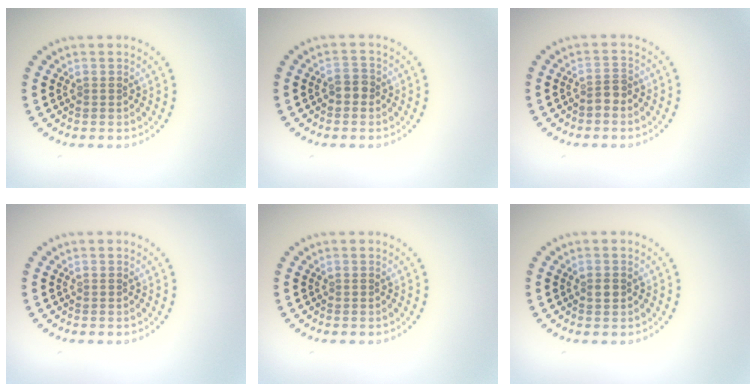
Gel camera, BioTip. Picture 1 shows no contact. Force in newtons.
{"total": 1.3, "press": 1.2, "slide": 0.5}
{"total": 1.6, "press": 1.3, "slide": 1.1}
{"total": 0.0}
{"total": 0.0}
{"total": 1.2, "press": 1.1, "slide": 0.3}